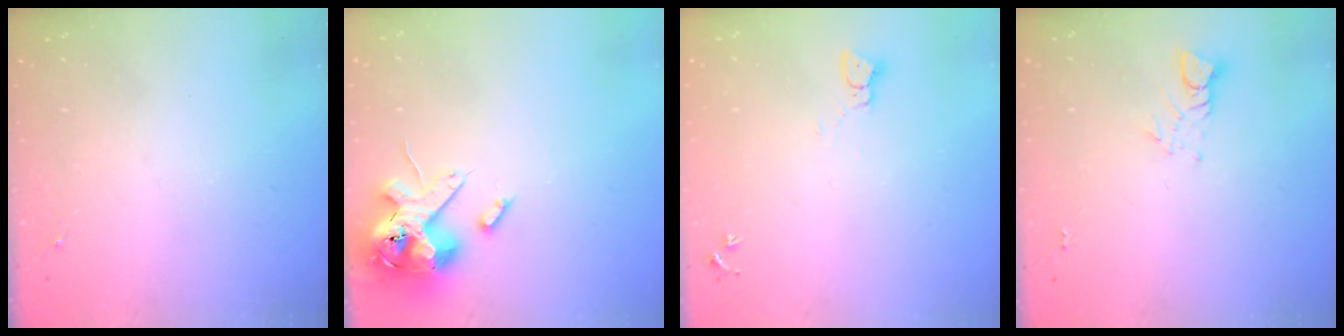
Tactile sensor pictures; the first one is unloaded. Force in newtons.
{"total": 15.4, "press": 15.1, "slide": 2.9}
{"total": 2.3, "press": 2.3, "slide": 0.3}
{"total": 3.5, "press": 3.5, "slide": 0.3}